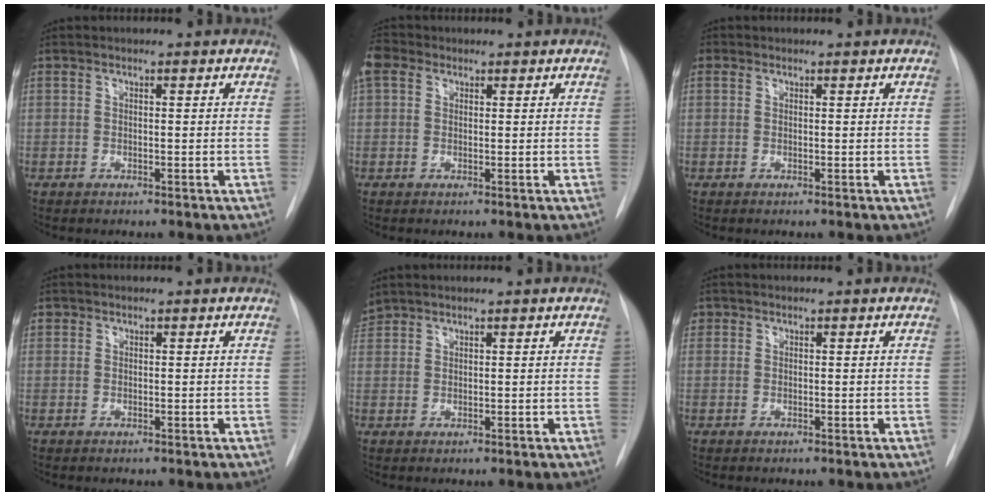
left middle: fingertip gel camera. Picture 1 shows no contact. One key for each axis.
{"total": 3.7, "fx": 1.8, "fy": 2.7, "fz": 1.7, "tx": -0.049, "ty": 0.025, "tz": 0.037}
{"total": 0.7, "fx": 0.4, "fy": 0.6, "fz": 0.1, "tx": 0.005, "ty": 0.003, "tz": 0.003}
{"total": 0.7, "fx": 0.3, "fy": 0.6, "fz": 0.1, "tx": 0.006, "ty": 0.005, "tz": 0.004}
{"total": 2.1, "fx": 2.1, "fy": 0.5, "fz": -0.1, "tx": -0.003, "ty": 0.015, "tz": 0.044}
{"total": 1.0, "fx": 0.4, "fy": 0.9, "fz": 0.1, "tx": 0.007, "ty": 0.007, "tz": 0.005}